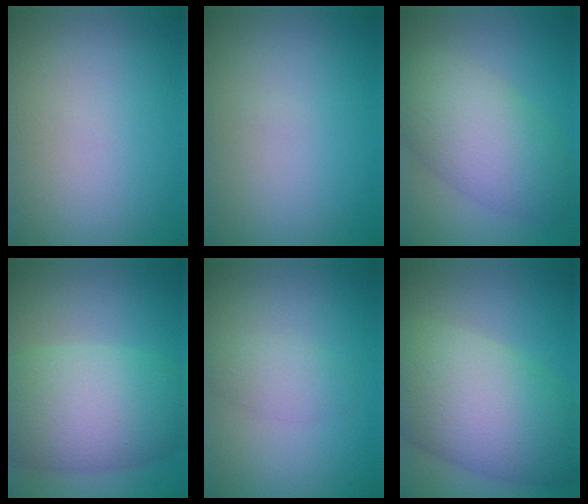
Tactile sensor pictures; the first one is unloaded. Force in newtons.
{"total": 0.0}
{"total": 7.2, "press": 7.2, "slide": 0.2}
{"total": 9.5, "press": 9.5, "slide": 0.3}
{"total": 1.8, "press": 1.8, "slide": 0.1}
{"total": 11.1, "press": 11.1, "slide": 0.6}